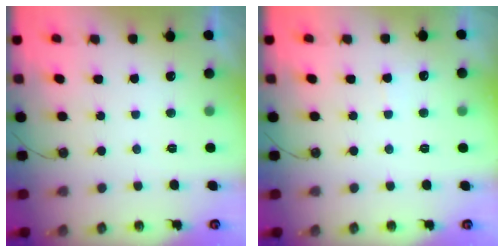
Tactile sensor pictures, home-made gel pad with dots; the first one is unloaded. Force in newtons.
{"total": 3.9, "press": 3.9, "slide": 0.6}